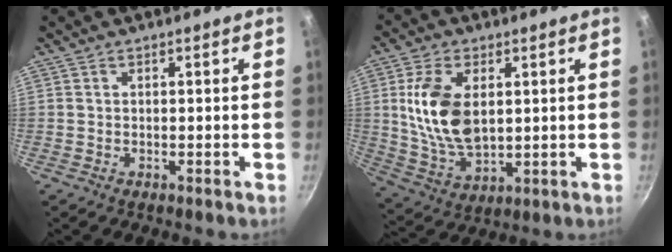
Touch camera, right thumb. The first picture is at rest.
{"total": 13.8, "force": [2.6, 8.0, 11.0], "torque": [-0.198, -0.019, 0.059]}